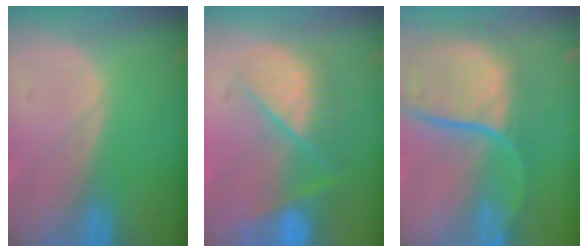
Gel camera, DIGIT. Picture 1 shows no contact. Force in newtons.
{"total": 9.6, "press": 8.2, "slide": 5.0}
{"total": 12.1, "press": 9.8, "slide": 7.1}